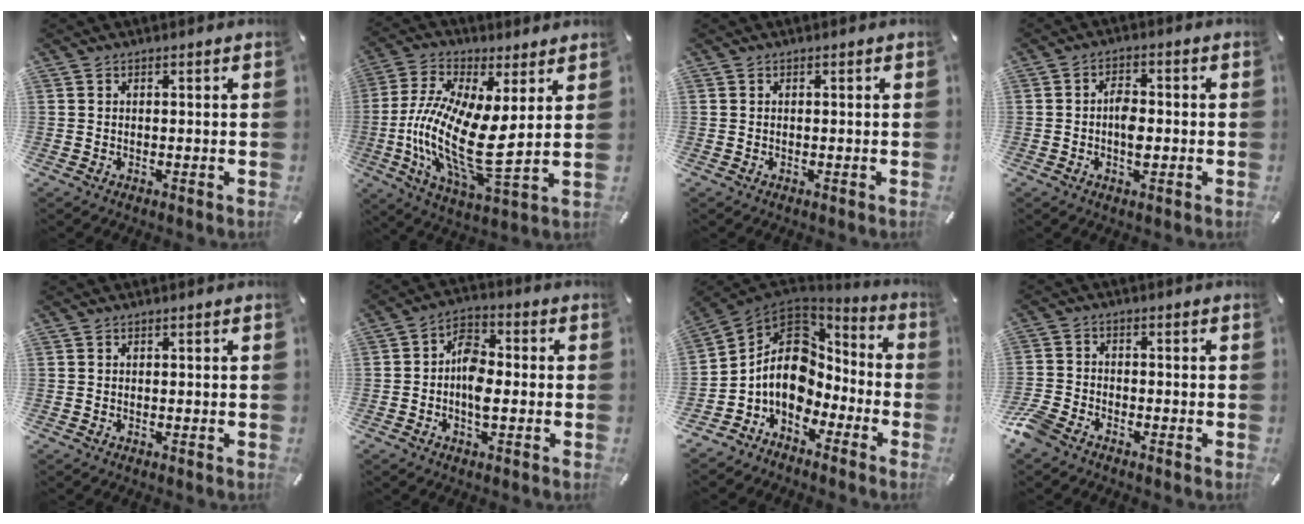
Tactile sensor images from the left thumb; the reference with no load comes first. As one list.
[{"total": 16.7, "force": [-0.3, 5.4, 15.8], "torque": [-0.344, -0.034, -0.005]}, {"total": 0.0}, {"total": 4.5, "force": [-1.0, 2.4, 3.7], "torque": [-0.072, 0.006, -0.018]}, {"total": 0.0}, {"total": 7.2, "force": [-1.4, 4.3, 5.6], "torque": [-0.100, 0.009, -0.024]}, {"total": 11.8, "force": [-0.7, 9.6, 6.9], "torque": [-0.145, -0.001, -0.016]}, {"total": 4.7, "force": [-3.7, 2.3, 1.9], "torque": [-0.059, 0.012, -0.076]}]